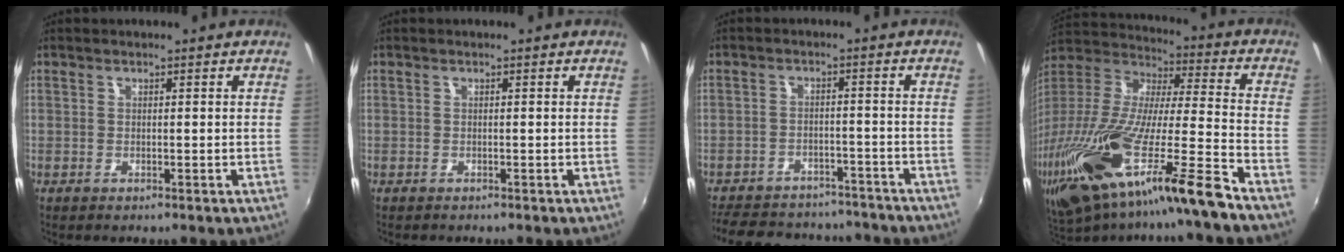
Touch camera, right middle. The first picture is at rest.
{"total": 0.0}
{"total": 19.2, "force": [-16.1, 8.0, 6.6], "torque": [-0.155, 0.031, -0.208]}
{"total": 27.1, "force": [-17.1, 1.9, 20.9], "torque": [-0.375, -0.073, -0.300]}